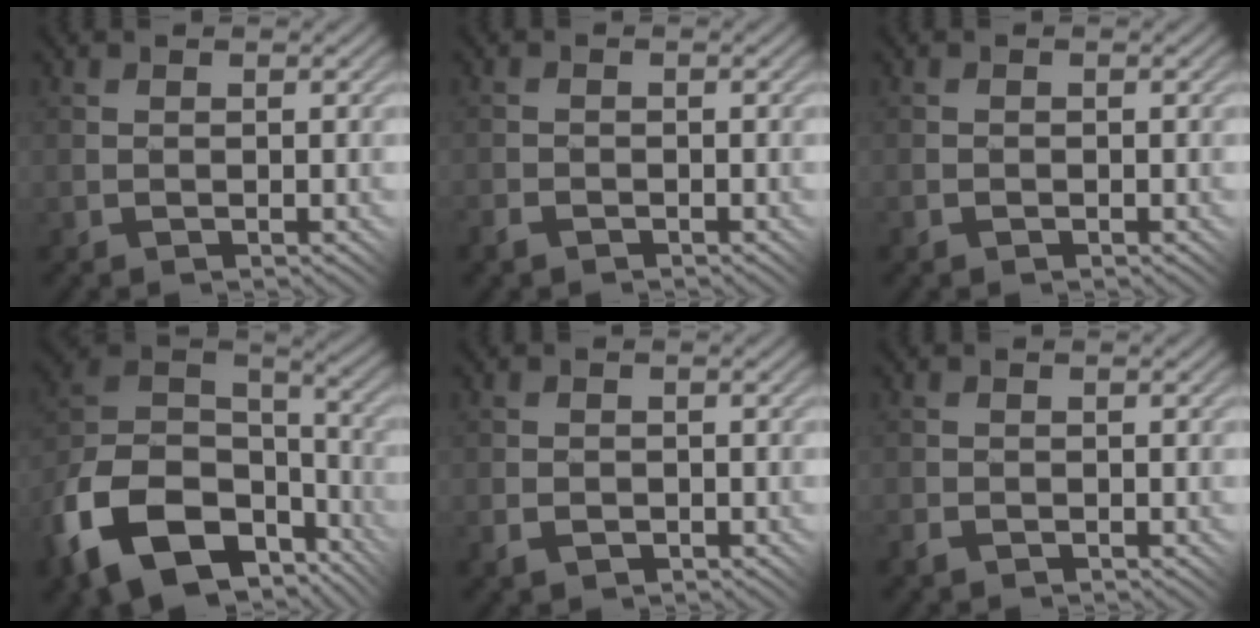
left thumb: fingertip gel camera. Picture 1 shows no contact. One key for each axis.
{"total": 1.7, "fx": -1.4, "fy": 0.9, "fz": 0.3, "tx": -0.013, "ty": -0.003, "tz": -0.032}
{"total": 0.6, "fx": -0.5, "fy": 0.3, "fz": -0.1, "tx": 0.004, "ty": -0.002, "tz": -0.010}
{"total": 16.7, "fx": -8.3, "fy": 10.6, "fz": 9.9, "tx": -0.249, "ty": -0.032, "tz": -0.140}
{"total": 1.7, "fx": -1.0, "fy": 1.3, "fz": 0.7, "tx": -0.012, "ty": -0.002, "tz": -0.020}
{"total": 1.4, "fx": -1.1, "fy": 0.8, "fz": 0.3, "tx": -0.011, "ty": -0.003, "tz": -0.026}